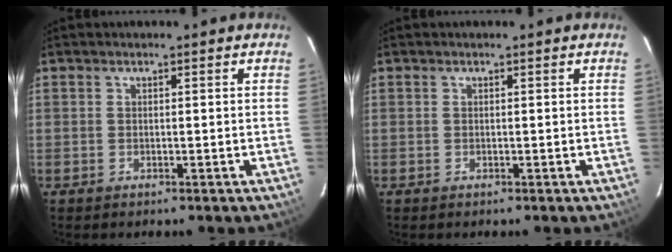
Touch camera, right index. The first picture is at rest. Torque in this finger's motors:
{"motor_torque": [0.00, 0.00, 0.00, 0.00]}